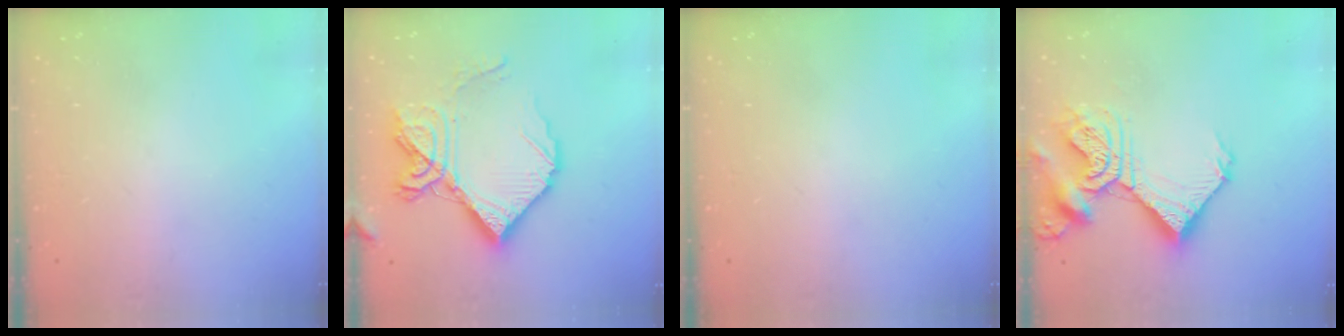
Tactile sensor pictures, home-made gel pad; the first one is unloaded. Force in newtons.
{"total": 19.8, "press": 19.7, "slide": 2.1}
{"total": 0.0}
{"total": 15.0, "press": 14.9, "slide": 1.5}